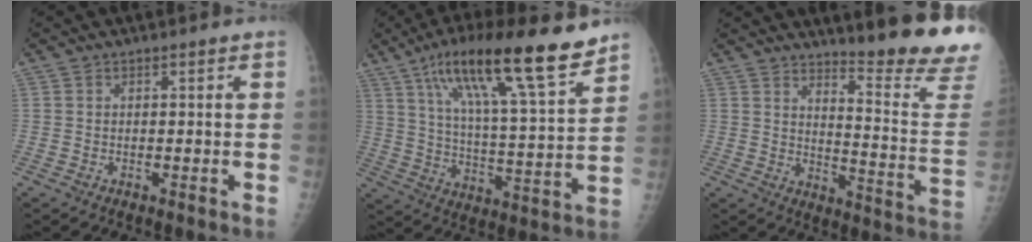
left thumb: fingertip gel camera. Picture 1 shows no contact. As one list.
[{"total": 21.6, "force": [14.3, 3.5, 15.8], "torque": [-0.246, -0.048, 0.237]}, {"total": 18.9, "force": [16.7, 0.5, 8.8], "torque": [-0.103, -0.191, 0.208]}]